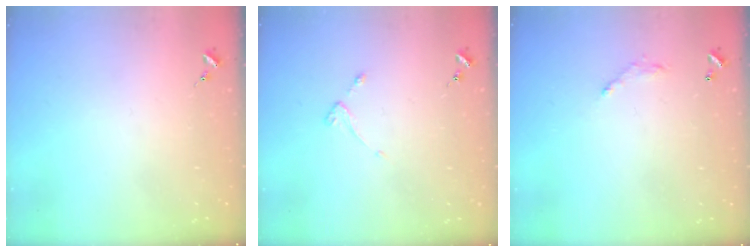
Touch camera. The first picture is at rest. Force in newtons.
{"total": 2.6, "press": 2.6, "slide": 0.5}
{"total": 6.2, "press": 6.2, "slide": 0.4}